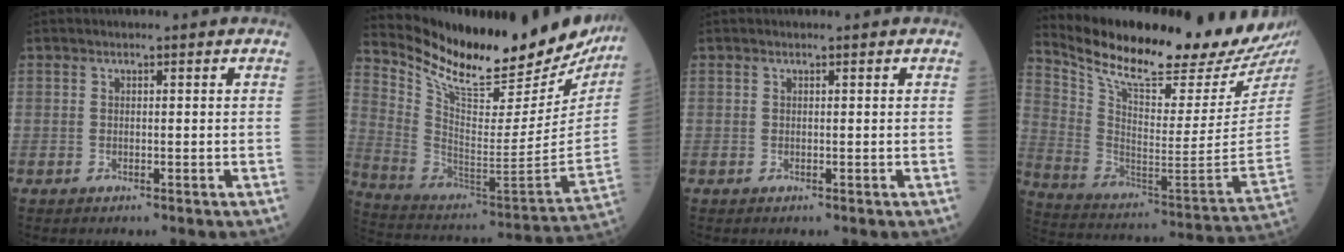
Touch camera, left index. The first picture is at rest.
{"total": 28.2, "force": [24.6, 6.3, 12.4], "torque": [-0.219, -0.072, 0.356]}
{"total": 0.0}
{"total": 26.8, "force": [23.0, 2.7, 13.5], "torque": [-0.245, -0.076, 0.340]}